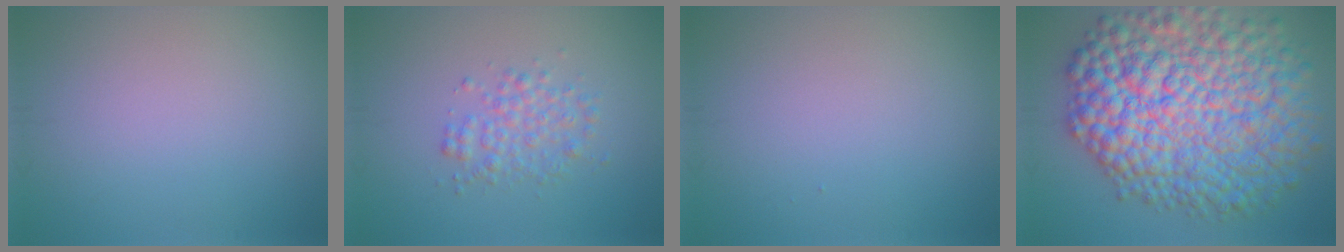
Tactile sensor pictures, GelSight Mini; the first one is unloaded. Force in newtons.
{"total": 2.6, "press": 2.6, "slide": 0.0}
{"total": 0.0}
{"total": 14.7, "press": 14.7, "slide": 0.1}